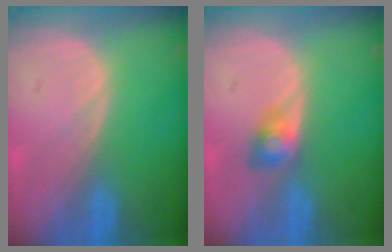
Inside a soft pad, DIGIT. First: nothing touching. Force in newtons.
{"total": 2.7, "press": 2.7, "slide": 0.0}